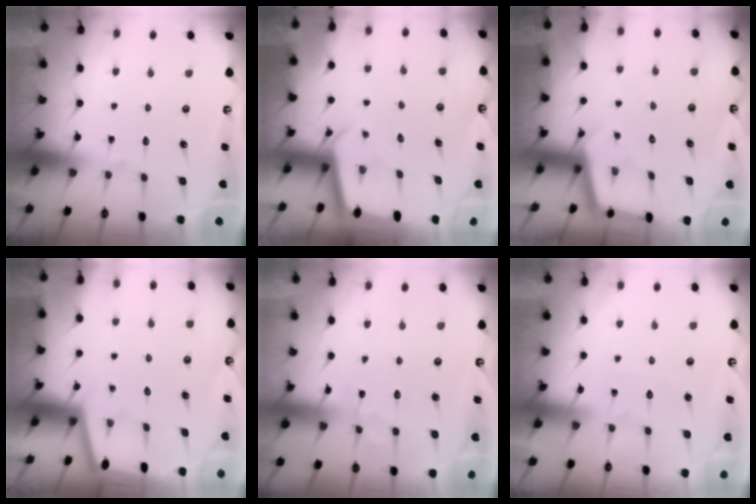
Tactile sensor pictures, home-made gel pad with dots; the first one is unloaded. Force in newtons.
{"total": 2.2, "press": 2.2, "slide": 0.1}
{"total": 2.4, "press": 2.4, "slide": 0.2}
{"total": 1.4, "press": 1.4, "slide": 0.2}
{"total": 2.2, "press": 2.2, "slide": 0.3}
{"total": 3.3, "press": 3.2, "slide": 0.3}